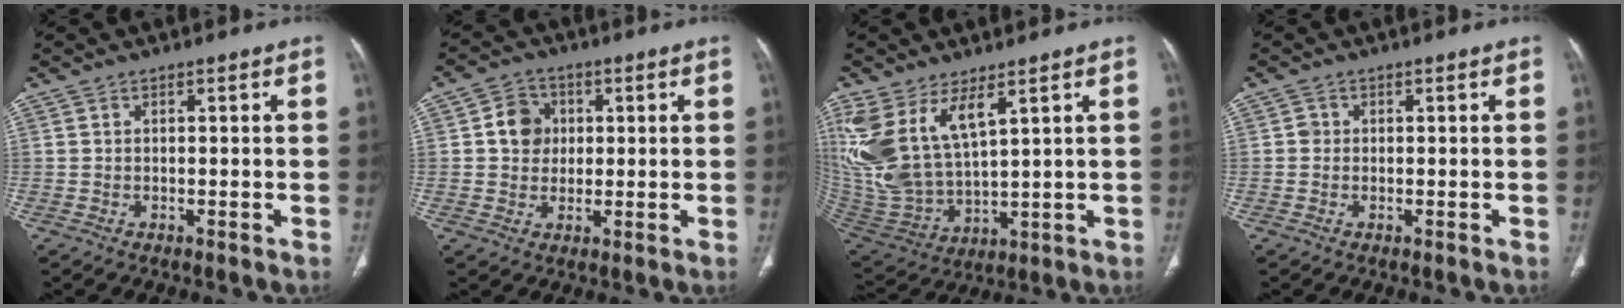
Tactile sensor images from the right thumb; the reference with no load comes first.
{"total": 6.0, "force": [1.0, 5.3, 2.8], "torque": [-0.022, 0.003, 0.011]}
{"total": 15.7, "force": [7.5, 7.1, 11.9], "torque": [-0.250, -0.031, 0.173]}
{"total": 1.1, "force": [0.0, 1.1, 0.3], "torque": [0.000, 0.003, -0.001]}